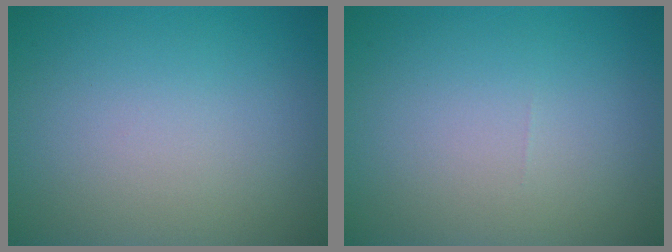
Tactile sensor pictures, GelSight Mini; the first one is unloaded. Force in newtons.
{"total": 0.0}